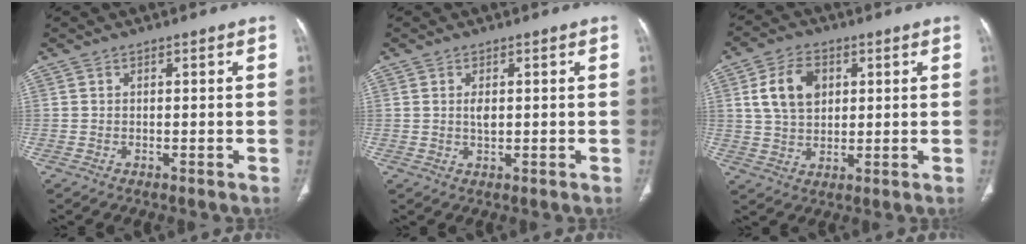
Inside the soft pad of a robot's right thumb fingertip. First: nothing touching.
{"total": 2.0, "force": [0.4, 1.0, 1.7], "torque": [-0.031, -0.003, 0.010]}
{"total": 9.4, "force": [2.7, 6.5, 6.3], "torque": [-0.101, -0.002, 0.052]}